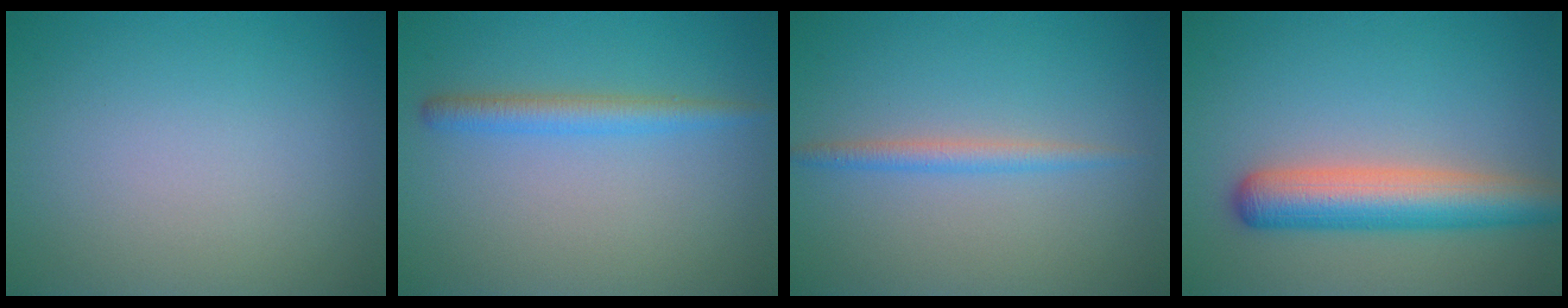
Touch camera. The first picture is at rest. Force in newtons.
{"total": 2.3, "press": 2.3, "slide": 0.1}
{"total": 1.7, "press": 1.7, "slide": 0.1}
{"total": 6.0, "press": 6.0, "slide": 0.3}